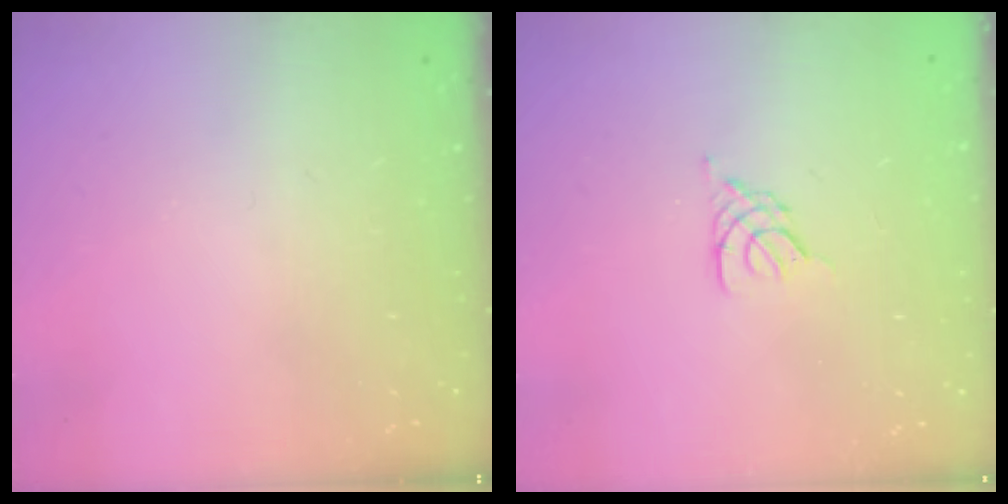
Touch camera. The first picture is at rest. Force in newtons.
{"total": 2.3, "press": 2.3, "slide": 0.5}